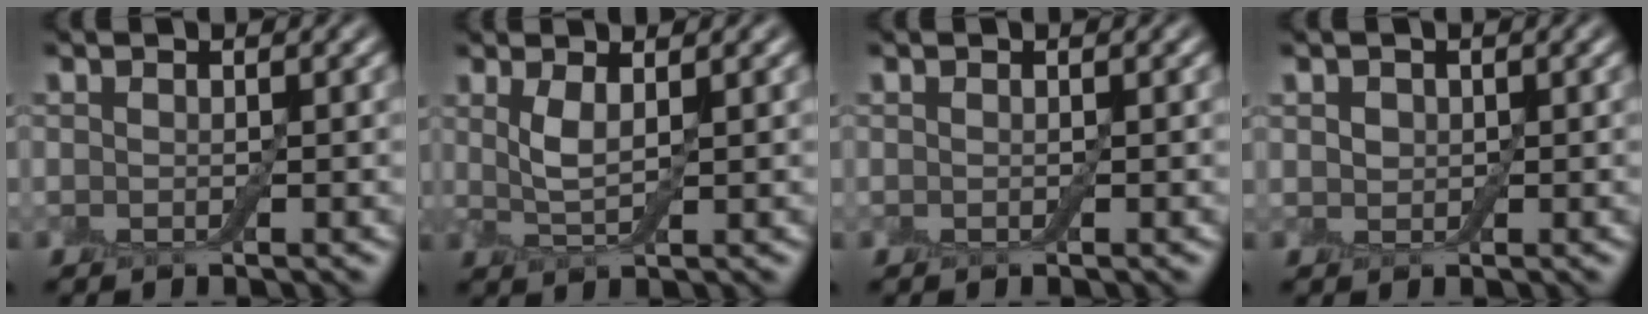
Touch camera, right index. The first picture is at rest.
{"total": 2.2, "force": [1.0, 0.4, 1.9], "torque": [-0.044, -0.003, 0.023]}
{"total": 0.0}
{"total": 0.9, "force": [0.4, 0.8, 0.3], "torque": [-0.006, 0.002, 0.004]}